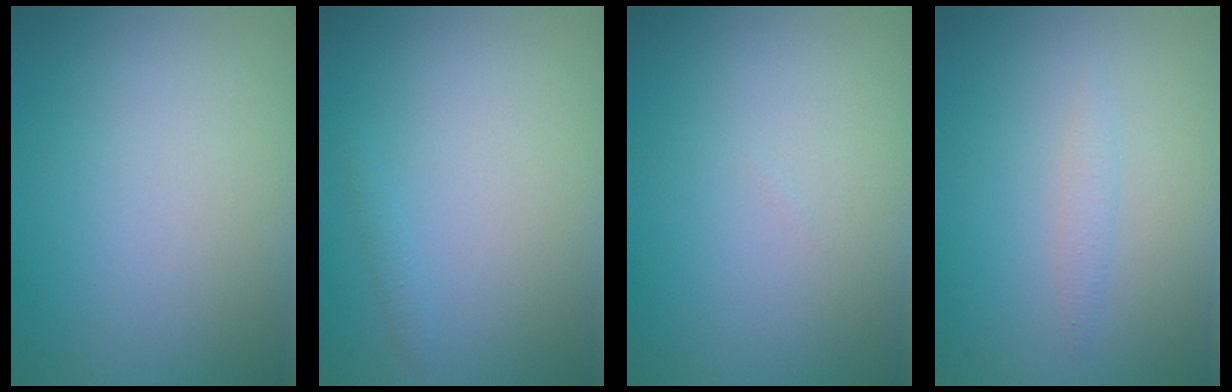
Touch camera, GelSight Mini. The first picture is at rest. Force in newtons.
{"total": 0.6, "press": 0.6, "slide": 0.0}
{"total": 0.0}
{"total": 1.0, "press": 1.0, "slide": 0.0}